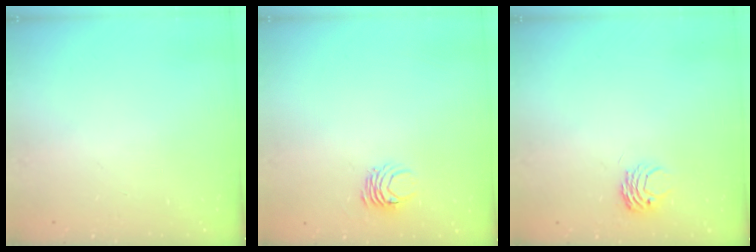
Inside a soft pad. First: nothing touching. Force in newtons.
{"total": 4.2, "press": 4.2, "slide": 0.4}
{"total": 4.2, "press": 4.2, "slide": 0.2}